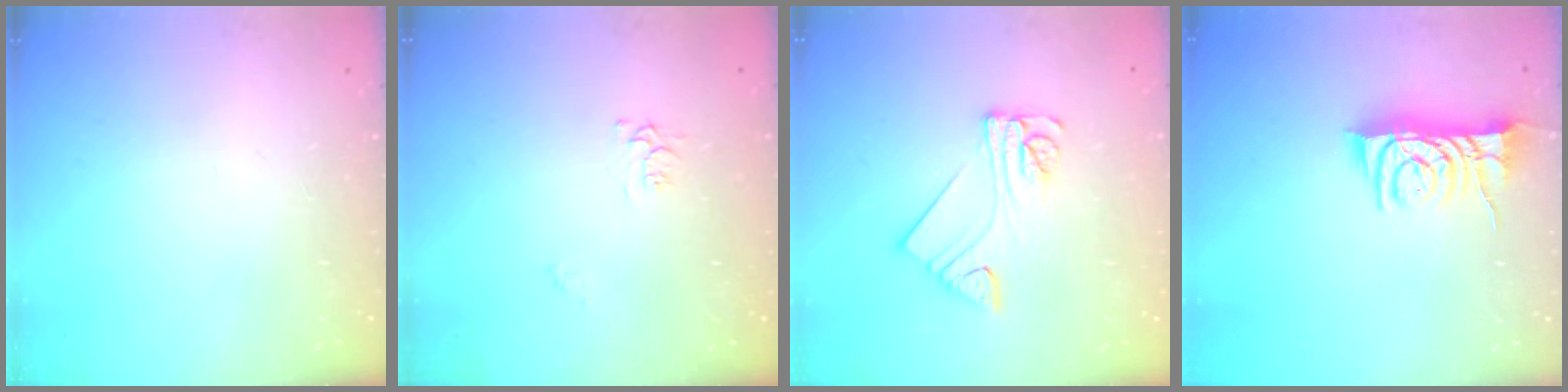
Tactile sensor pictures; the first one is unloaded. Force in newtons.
{"total": 5.0, "press": 5.0, "slide": 0.7}
{"total": 9.7, "press": 9.7, "slide": 0.9}
{"total": 8.8, "press": 8.8, "slide": 0.5}